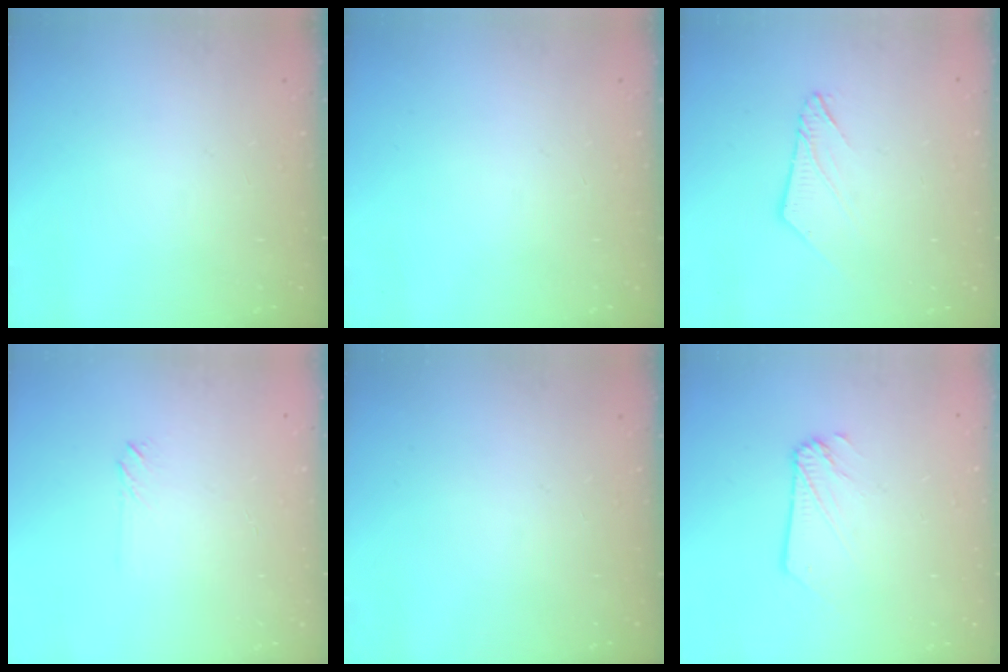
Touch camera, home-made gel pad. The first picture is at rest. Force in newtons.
{"total": 0.0}
{"total": 5.8, "press": 5.8, "slide": 0.3}
{"total": 2.0, "press": 2.0, "slide": 0.3}
{"total": 0.0}
{"total": 1.2, "press": 1.2, "slide": 0.1}